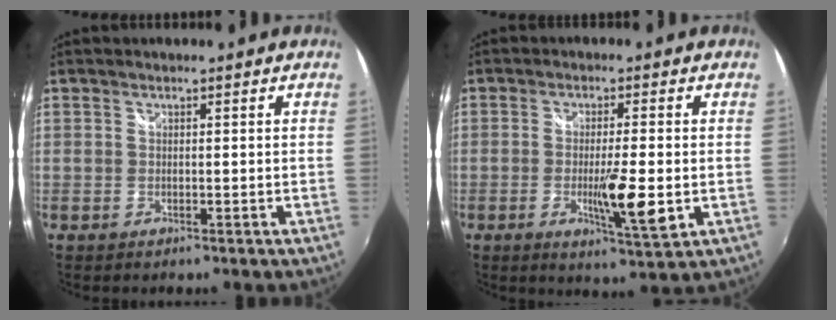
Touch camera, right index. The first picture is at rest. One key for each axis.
{"total": 8.2, "fx": -1.7, "fy": 1.3, "fz": 7.9, "tx": -0.135, "ty": -0.018, "tz": -0.025}